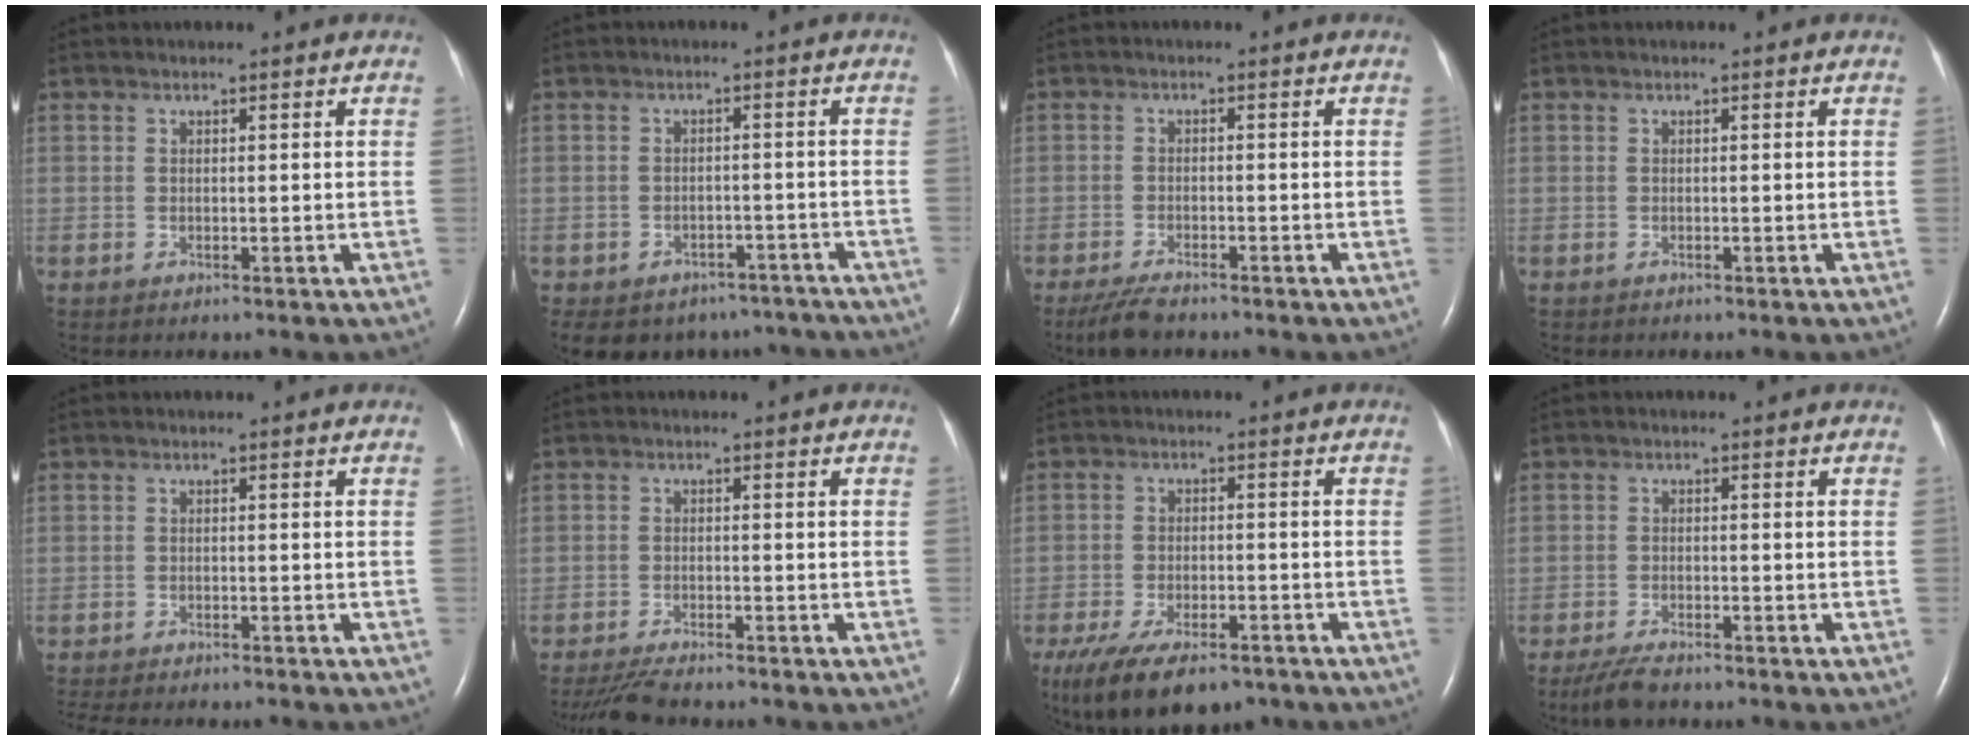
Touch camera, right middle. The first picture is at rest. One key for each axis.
{"total": 14.0, "fx": -11.3, "fy": 7.7, "fz": 3.2, "tx": -0.067, "ty": 0.011, "tz": -0.120}
{"total": 4.2, "fx": -3.5, "fy": 0.9, "fz": 2.2, "tx": -0.050, "ty": -0.012, "tz": -0.061}
{"total": 0.0}
{"total": 10.5, "fx": -9.3, "fy": 2.2, "fz": 4.4, "tx": -0.069, "ty": -0.012, "tz": -0.124}
{"total": 5.3, "fx": -4.8, "fy": 0.3, "fz": 2.2, "tx": -0.040, "ty": -0.019, "tz": -0.082}
{"total": 14.8, "fx": -10.4, "fy": 6.1, "fz": 8.6, "tx": -0.181, "ty": -0.021, "tz": -0.160}
{"total": 4.1, "fx": -3.4, "fy": 0.8, "fz": 2.1, "tx": -0.048, "ty": -0.011, "tz": -0.060}